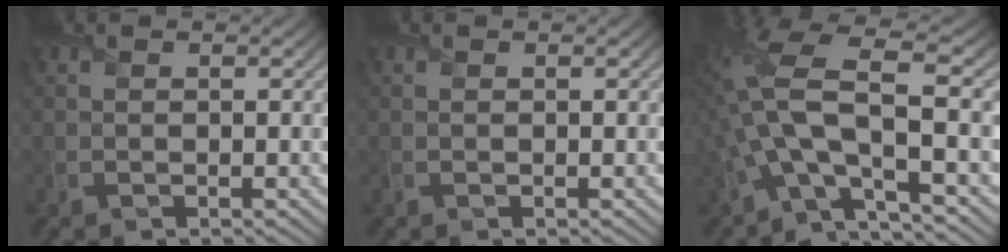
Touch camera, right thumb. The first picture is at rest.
{"total": 0.0}
{"total": 13.6, "force": [-2.6, 4.4, 12.6], "torque": [-0.284, 0.006, -0.052]}